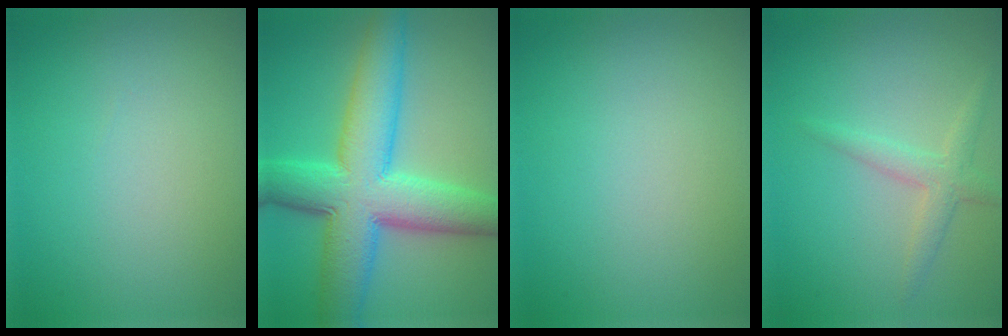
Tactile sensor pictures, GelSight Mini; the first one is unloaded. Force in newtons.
{"total": 10.7, "press": 10.7, "slide": 0.2}
{"total": 0.0}
{"total": 2.2, "press": 2.1, "slide": 0.1}